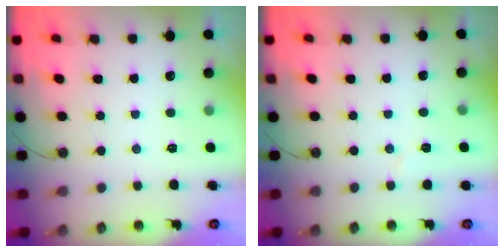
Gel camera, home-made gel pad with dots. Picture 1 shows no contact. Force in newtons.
{"total": 3.1, "press": 2.7, "slide": 1.5}